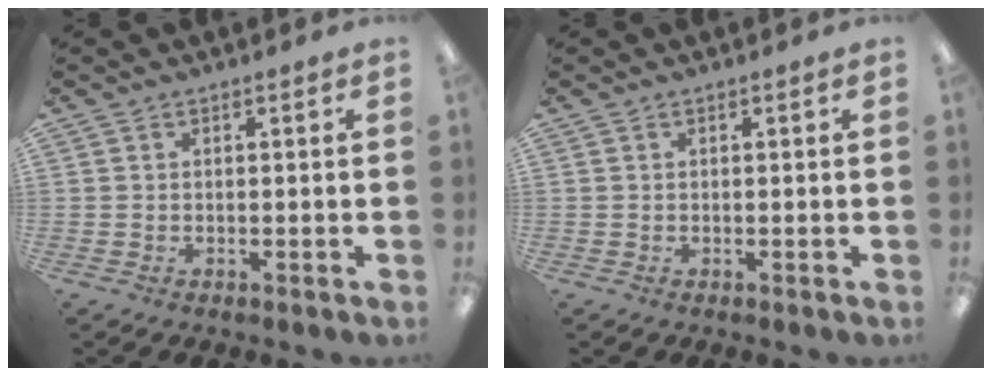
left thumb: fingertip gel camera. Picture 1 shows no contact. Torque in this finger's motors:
{"motor_torque": [0.01, 0.01, 0.00, 0.00, 0.00]}